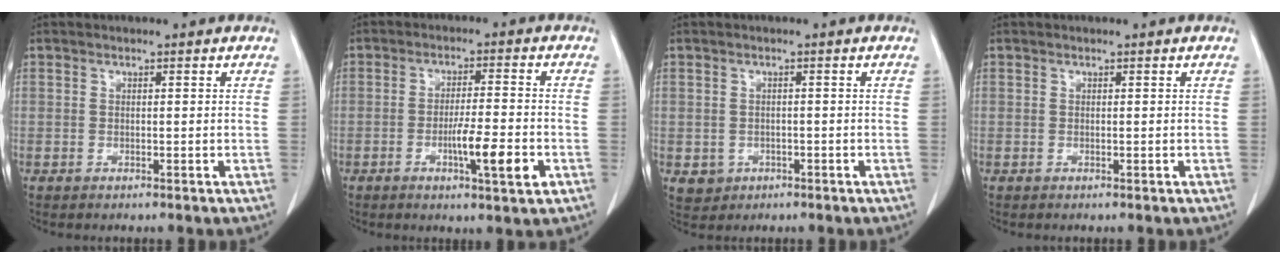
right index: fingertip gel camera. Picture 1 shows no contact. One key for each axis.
{"total": 8.3, "fx": -2.9, "fy": 1.0, "fz": 7.6, "tx": -0.125, "ty": -0.004, "tz": -0.046}
{"total": 4.0, "fx": -1.4, "fy": 3.6, "fz": 1.0, "tx": -0.016, "ty": 0.004, "tz": -0.010}
{"total": 0.0}